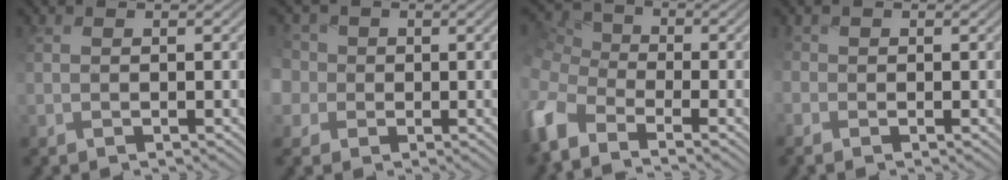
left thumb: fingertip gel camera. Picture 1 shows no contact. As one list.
[{"total": 6.2, "force": [0.4, 5.8, 1.9], "torque": [-0.081, 0.014, -0.026]}, {"total": 7.1, "force": [-3.5, 4.6, 4.0], "torque": [-0.117, -0.009, -0.070]}, {"total": 1.7, "force": [-0.8, 1.4, 0.5], "torque": [-0.019, -0.004, -0.019]}]